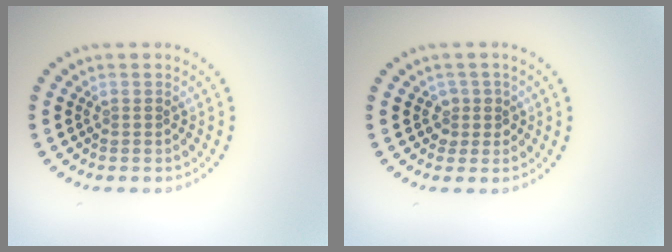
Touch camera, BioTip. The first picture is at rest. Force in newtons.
{"total": 1.7, "press": 1.3, "slide": 1.0}